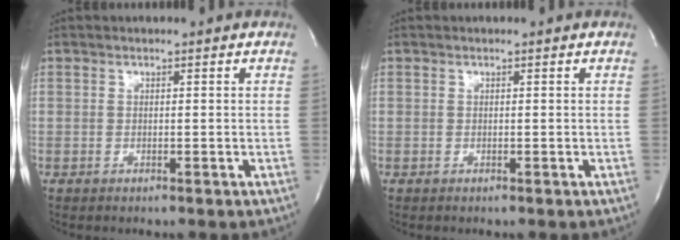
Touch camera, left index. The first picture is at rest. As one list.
[{"total": 0.0}]